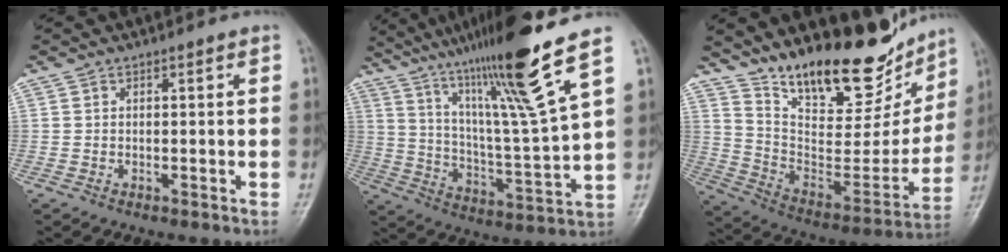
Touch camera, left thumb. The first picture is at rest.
{"total": 20.5, "force": [13.6, 0.2, 15.3], "torque": [-0.246, -0.064, 0.237]}
{"total": 25.0, "force": [19.5, 8.8, 12.8], "torque": [-0.164, -0.104, 0.311]}